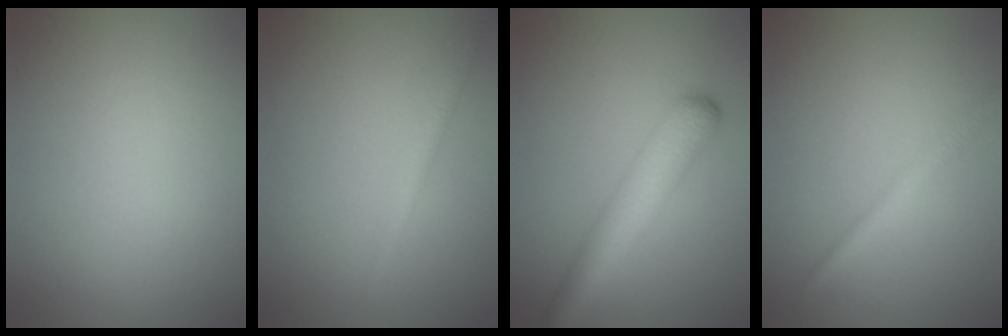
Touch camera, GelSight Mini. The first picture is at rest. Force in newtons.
{"total": 1.2, "press": 1.2, "slide": 0.1}
{"total": 5.4, "press": 5.4, "slide": 0.2}
{"total": 2.0, "press": 2.0, "slide": 0.1}